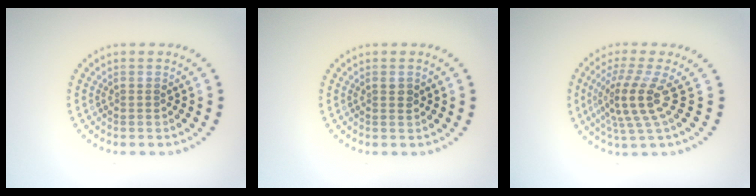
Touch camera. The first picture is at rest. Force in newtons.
{"total": 0.9, "press": 0.8, "slide": 0.3}
{"total": 4.1, "press": 2.8, "slide": 2.9}